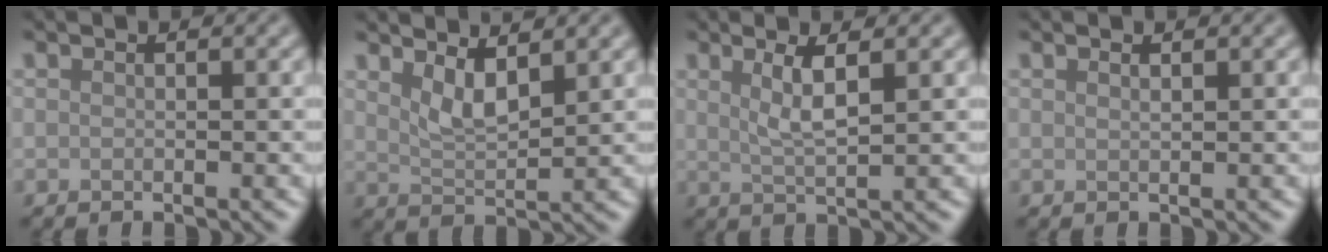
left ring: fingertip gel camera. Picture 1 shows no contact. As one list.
[{"total": 3.0, "force": [1.9, 0.8, 2.1], "torque": [-0.041, -0.010, 0.039]}, {"total": 3.1, "force": [1.2, 0.7, 2.8], "torque": [-0.049, -0.002, 0.024]}, {"total": 0.7, "force": [0.5, 0.1, 0.4], "torque": [-0.005, 0.001, 0.008]}]